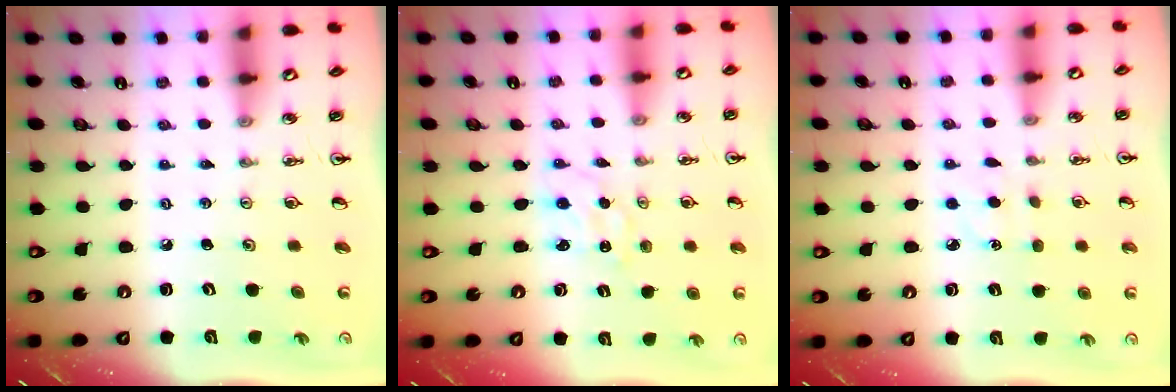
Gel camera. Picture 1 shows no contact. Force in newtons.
{"total": 0.6, "press": 0.4, "slide": 0.4}
{"total": 2.9, "press": 2.8, "slide": 0.5}